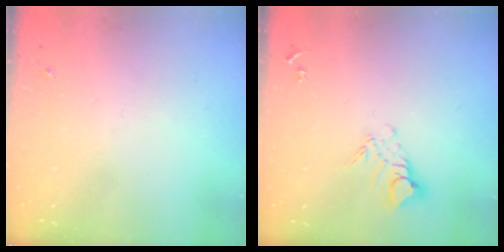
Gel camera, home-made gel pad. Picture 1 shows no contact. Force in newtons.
{"total": 7.9, "press": 7.8, "slide": 0.8}